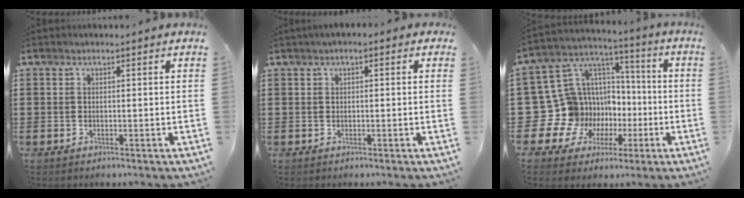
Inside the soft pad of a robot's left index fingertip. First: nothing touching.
{"total": 1.1, "force": [0.1, 0.6, 0.9], "torque": [-0.018, 0.006, 0.001]}
{"total": 15.0, "force": [-4.3, 13.9, 3.8], "torque": [-0.132, -0.007, -0.041]}